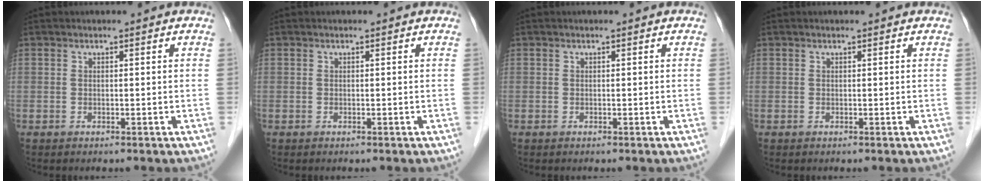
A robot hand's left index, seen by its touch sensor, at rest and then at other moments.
{"total": 0.0}
{"total": 0.0}
{"total": 0.0}